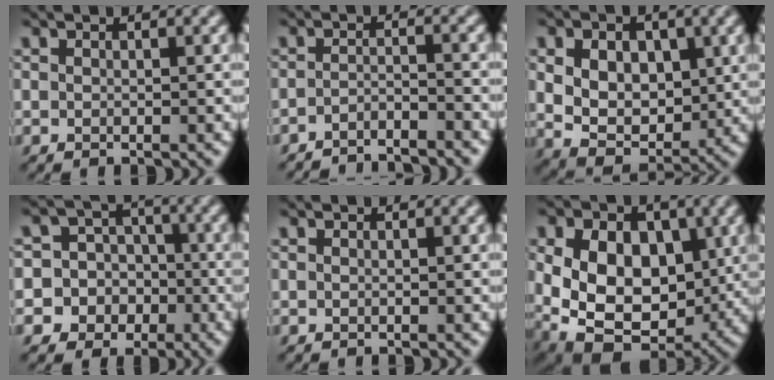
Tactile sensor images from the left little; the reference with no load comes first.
{"total": 3.3, "force": [-3.3, -0.3, 0.5], "torque": [-0.007, 0.000, -0.059]}
{"total": 7.3, "force": [1.1, 5.0, 5.2], "torque": [-0.101, 0.002, 0.018]}
{"total": 11.4, "force": [-3.9, 10.5, 1.9], "torque": [-0.063, 0.008, -0.085]}
{"total": 0.0}
{"total": 14.2, "force": [0.3, 10.1, 9.9], "torque": [-0.155, 0.001, 0.000]}